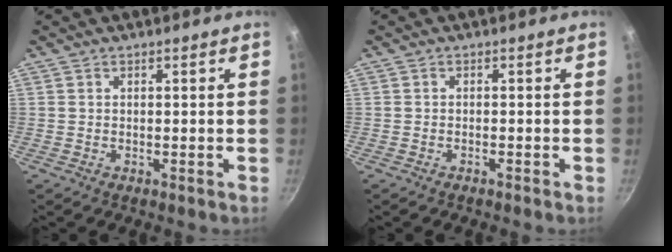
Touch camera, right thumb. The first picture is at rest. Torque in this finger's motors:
{"motor_torque": [-0.01, -0.13, -0.07, 0.03, -0.02]}